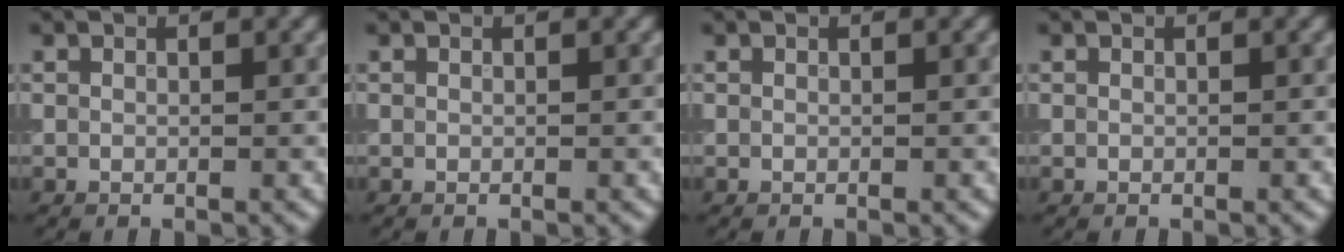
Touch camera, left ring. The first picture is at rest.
{"total": 0.0}
{"total": 0.0}
{"total": 0.0}